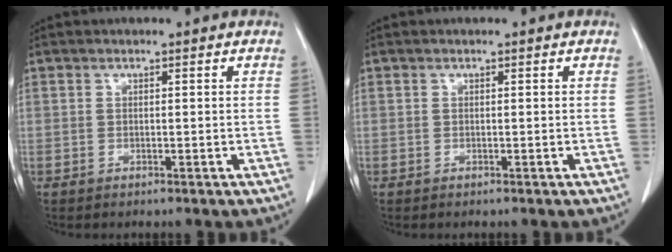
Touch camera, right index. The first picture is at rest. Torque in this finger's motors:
{"motor_torque": [-0.08, 0.07, -0.01, -0.01]}